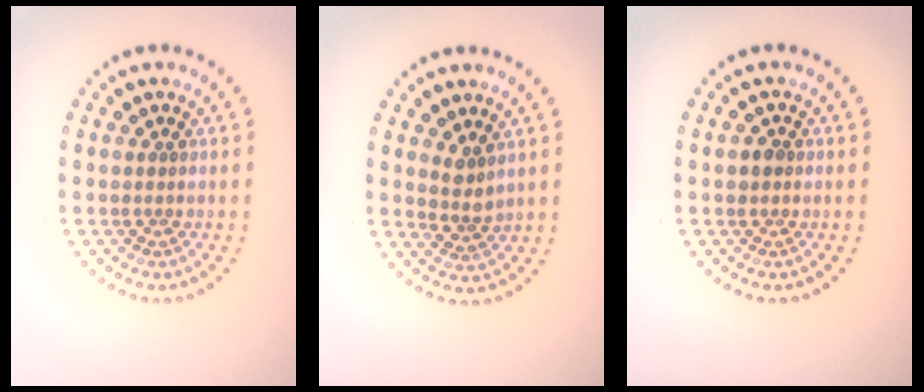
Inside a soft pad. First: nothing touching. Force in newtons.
{"total": 2.0, "press": 1.5, "slide": 1.3}
{"total": 1.2, "press": 1.1, "slide": 0.4}